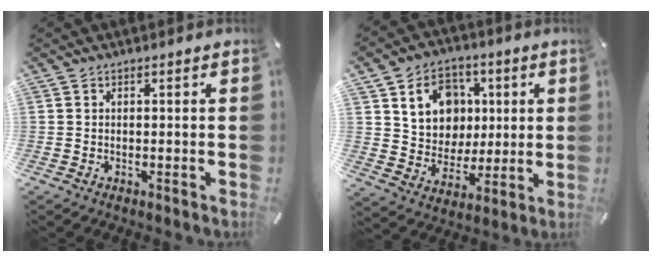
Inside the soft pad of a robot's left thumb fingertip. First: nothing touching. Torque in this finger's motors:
{"motor_torque": [0.88, 0.86, 0.48, 0.23, 0.09]}